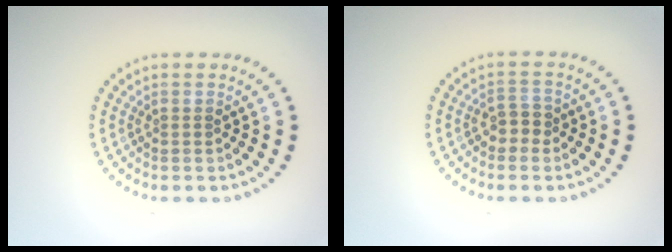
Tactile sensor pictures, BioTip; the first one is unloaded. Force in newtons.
{"total": 1.8, "press": 1.7, "slide": 0.8}